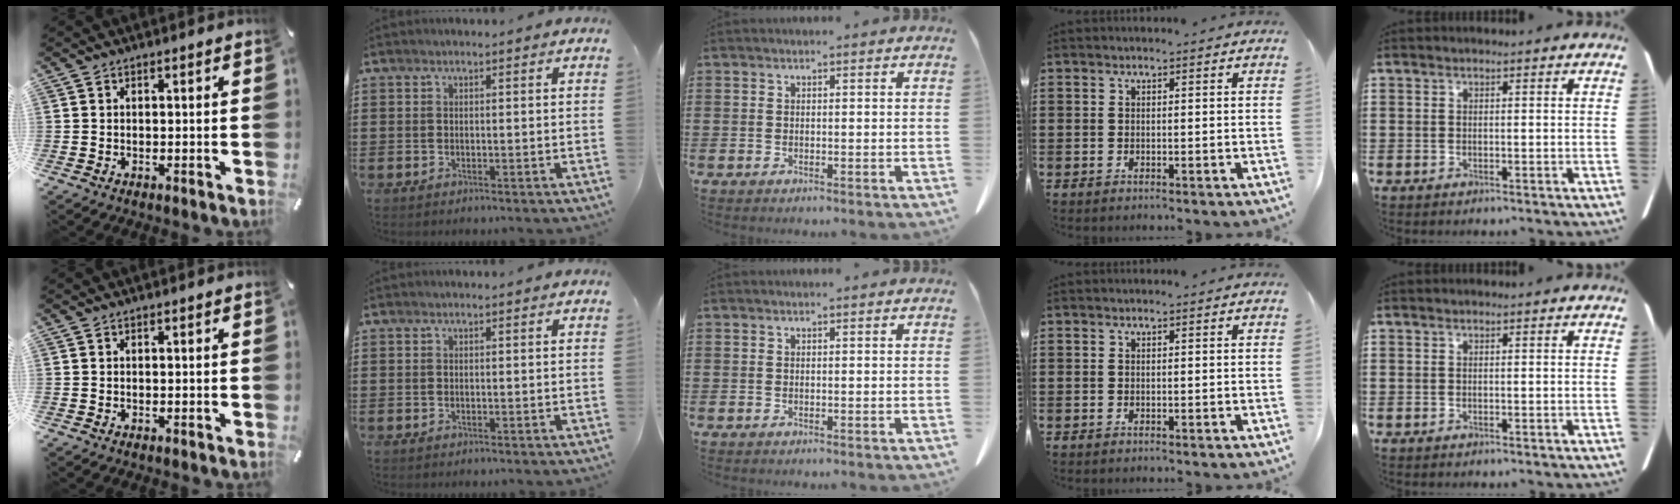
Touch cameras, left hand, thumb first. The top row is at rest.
{}